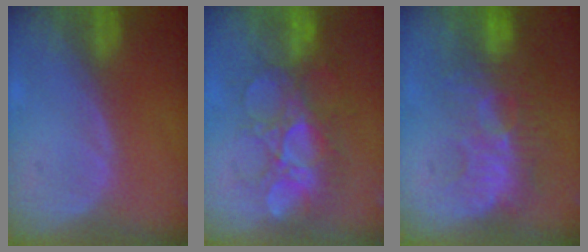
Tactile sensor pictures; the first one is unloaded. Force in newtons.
{"total": 9.0, "press": 8.7, "slide": 2.3}
{"total": 9.3, "press": 8.8, "slide": 3.1}